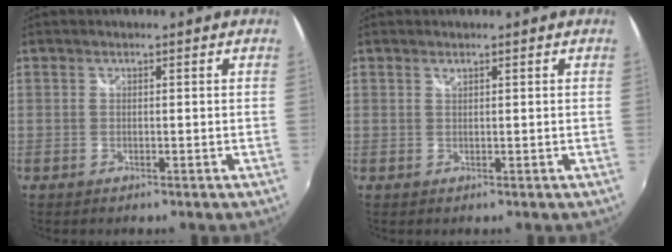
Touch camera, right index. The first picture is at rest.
{"total": 0.5, "force": [0.4, 0.1, 0.3], "torque": [-0.003, 0.001, 0.007]}